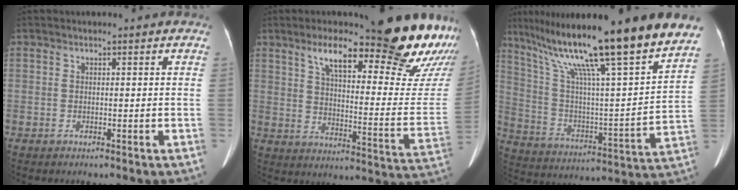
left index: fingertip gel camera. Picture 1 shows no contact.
{"total": 25.8, "force": [19.8, 3.5, 16.2], "torque": [-0.199, -0.052, 0.257]}
{"total": 27.4, "force": [21.7, 0.3, 16.7], "torque": [-0.291, -0.024, 0.333]}